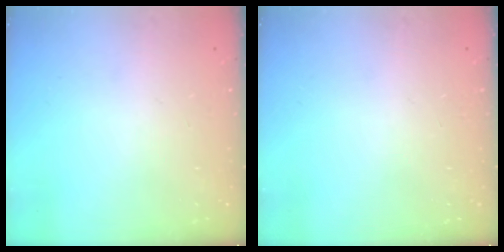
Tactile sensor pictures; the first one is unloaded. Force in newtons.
{"total": 0.0}